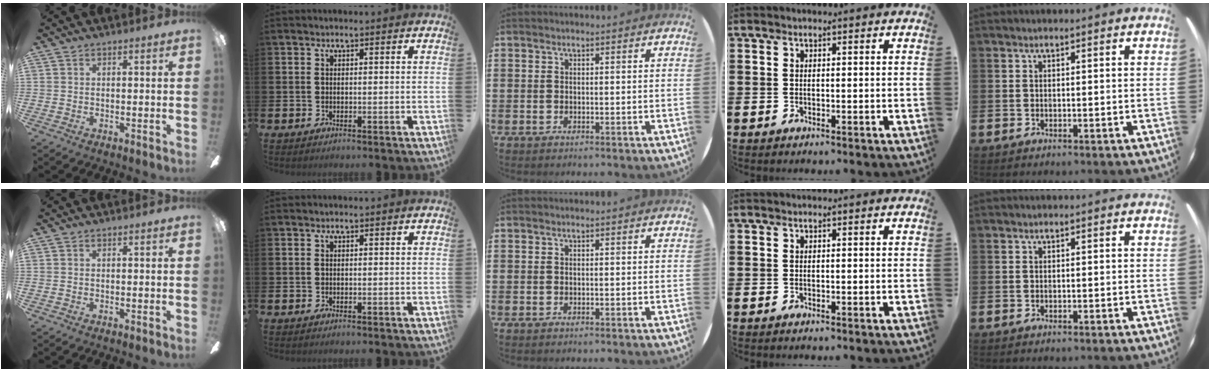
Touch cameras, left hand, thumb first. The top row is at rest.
{}